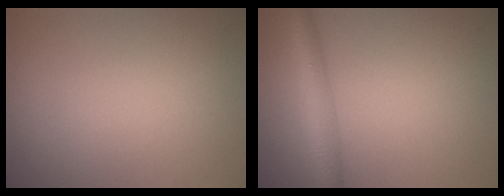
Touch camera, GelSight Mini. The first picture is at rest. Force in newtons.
{"total": 3.2, "press": 3.2, "slide": 0.1}